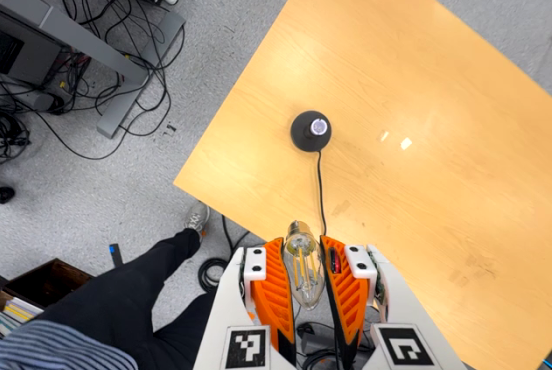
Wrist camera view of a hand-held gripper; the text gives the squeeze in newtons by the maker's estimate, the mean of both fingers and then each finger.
{"total": 21.9, "left": 24.7, "right": 19.0}